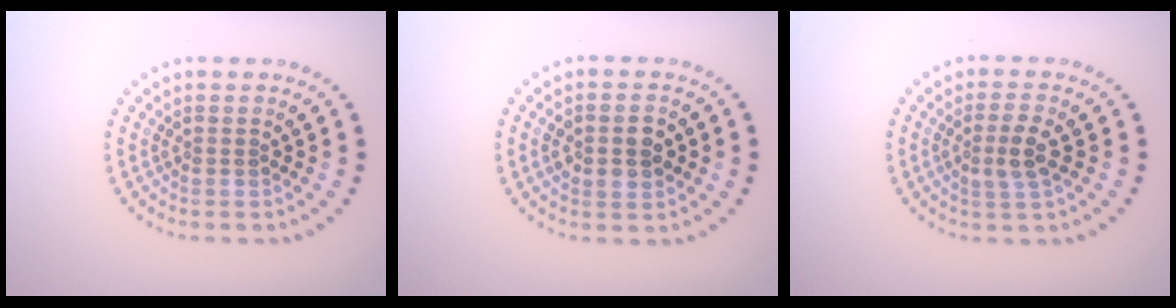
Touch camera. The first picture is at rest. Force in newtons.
{"total": 3.8, "press": 3.8, "slide": 0.2}
{"total": 2.6, "press": 2.4, "slide": 1.0}